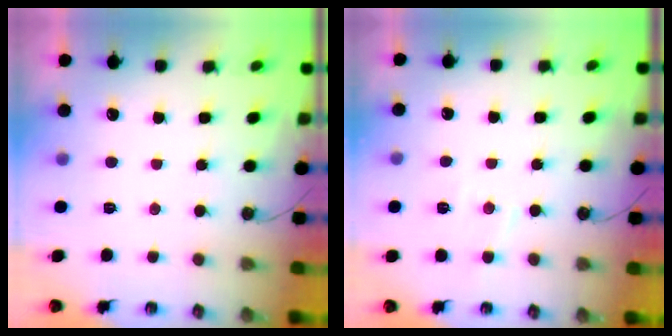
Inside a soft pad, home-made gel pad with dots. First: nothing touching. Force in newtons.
{"total": 6.4, "press": 6.4, "slide": 0.3}